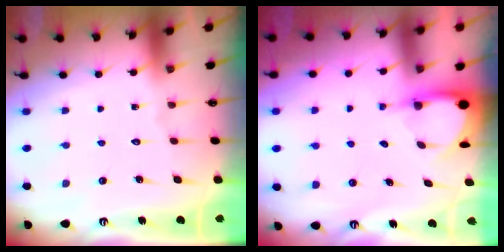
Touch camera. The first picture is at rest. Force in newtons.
{"total": 3.4, "press": 3.4, "slide": 0.2}